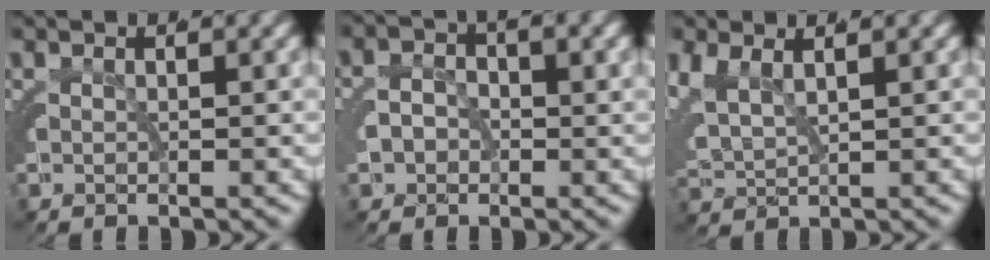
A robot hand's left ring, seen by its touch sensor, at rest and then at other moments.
{"total": 4.2, "force": [-0.6, 4.0, 1.3], "torque": [-0.026, -0.013, -0.008]}
{"total": 4.9, "force": [1.0, 4.2, 2.3], "torque": [-0.079, -0.009, 0.018]}